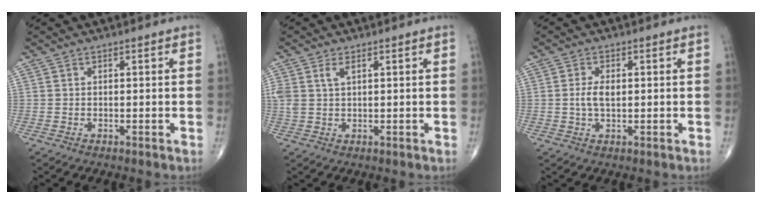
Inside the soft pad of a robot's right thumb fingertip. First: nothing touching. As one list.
[{"total": 3.0, "force": [1.3, 1.4, 2.3], "torque": [-0.057, 0.006, 0.031]}, {"total": 3.6, "force": [0.2, 1.8, 3.1], "torque": [-0.066, 0.001, 0.004]}]